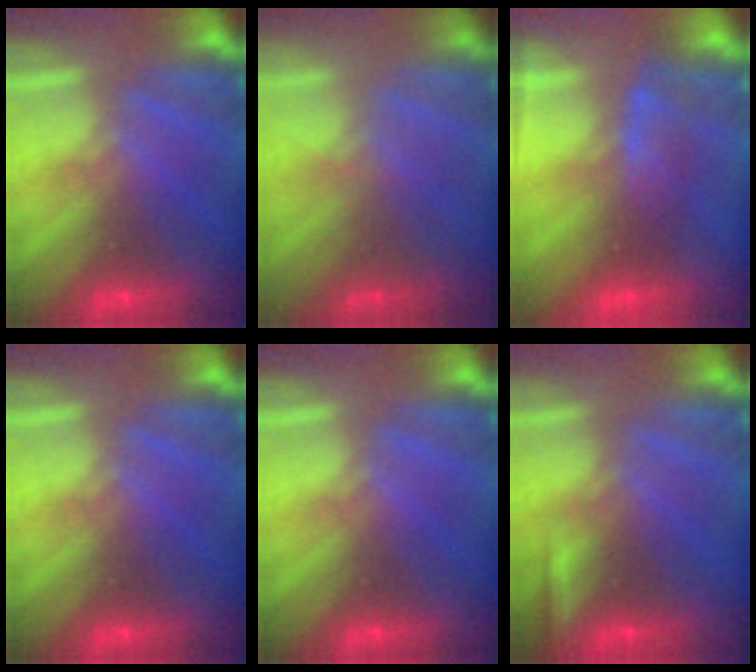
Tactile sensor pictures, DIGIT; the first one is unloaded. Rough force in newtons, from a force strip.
{"total": 1.8}
{"total": 3.8}
{"total": 0.0}
{"total": 0.0}
{"total": 2.3}